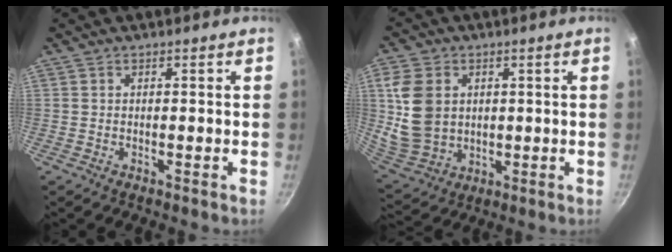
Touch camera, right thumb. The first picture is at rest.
{"total": 12.6, "force": [2.2, 9.9, 7.6], "torque": [-0.132, -0.010, 0.060]}